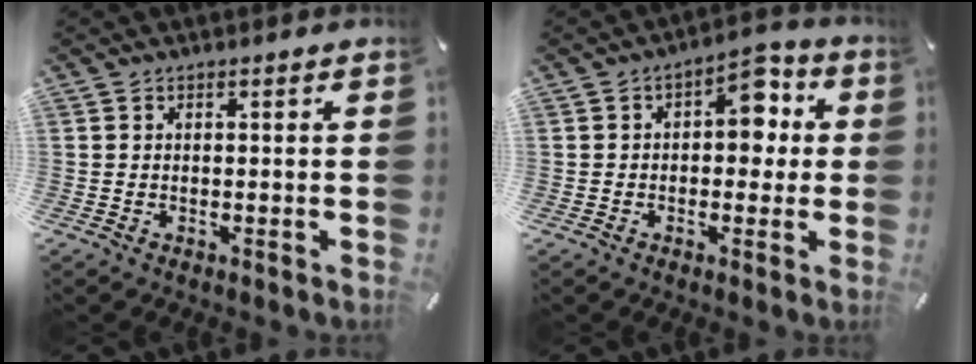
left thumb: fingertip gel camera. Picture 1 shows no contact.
{"total": 7.9, "force": [1.3, 5.0, 5.9], "torque": [-0.060, -0.007, 0.010]}